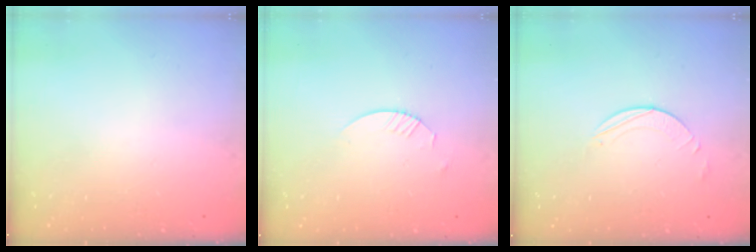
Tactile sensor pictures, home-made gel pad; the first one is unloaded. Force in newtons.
{"total": 1.8, "press": 1.8, "slide": 0.2}
{"total": 3.9, "press": 3.9, "slide": 0.3}